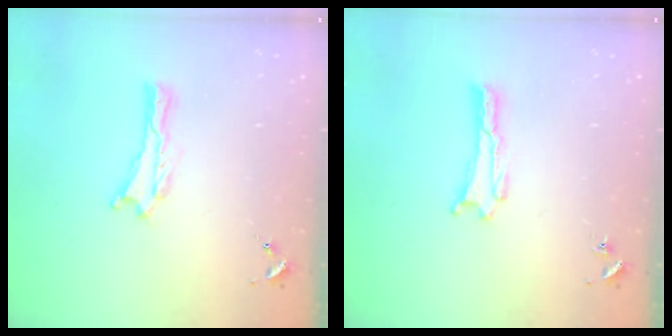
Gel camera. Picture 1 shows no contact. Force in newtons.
{"total": 0.0}